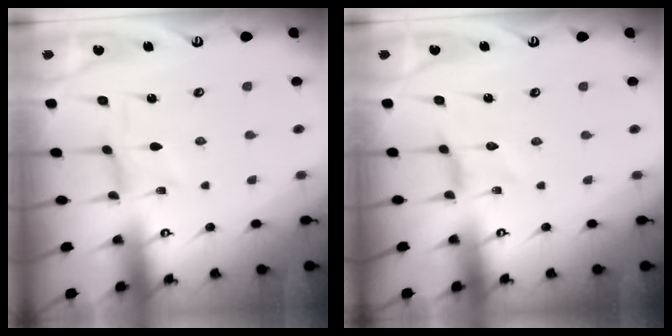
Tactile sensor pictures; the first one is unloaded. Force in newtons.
{"total": 0.0}